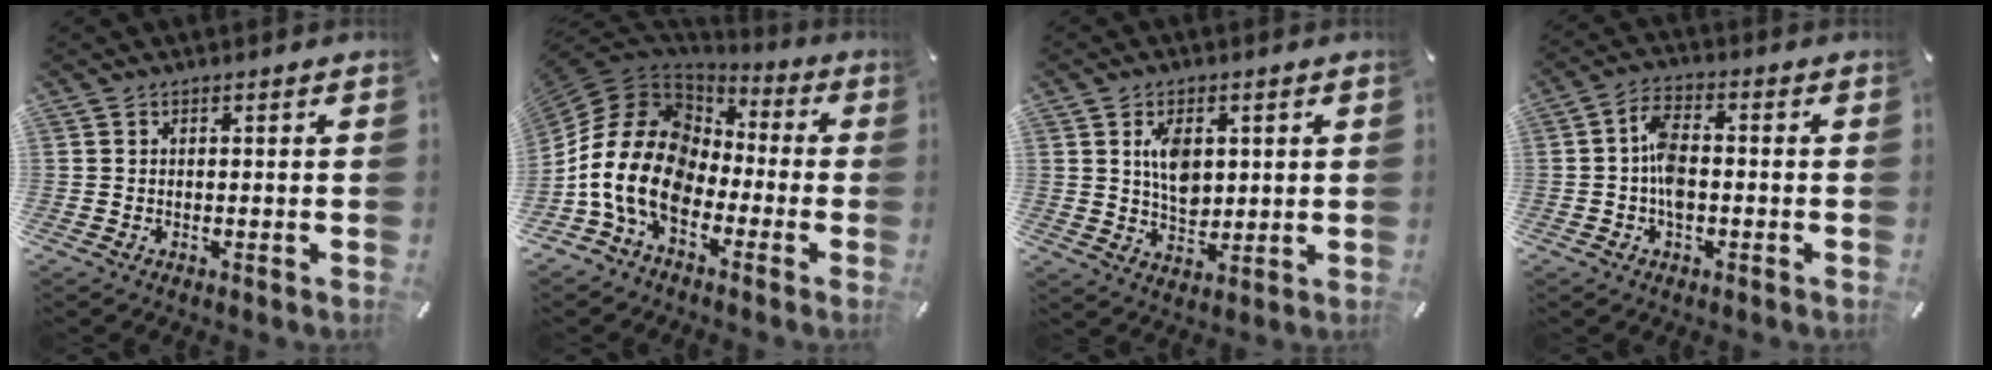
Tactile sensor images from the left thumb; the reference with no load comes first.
{"total": 17.4, "force": [-5.2, 12.9, 10.4], "torque": [-0.240, 0.020, -0.094]}
{"total": 7.5, "force": [1.8, 5.1, 5.2], "torque": [-0.085, -0.005, 0.027]}
{"total": 6.6, "force": [-1.2, 3.5, 5.4], "torque": [-0.106, 0.010, -0.020]}